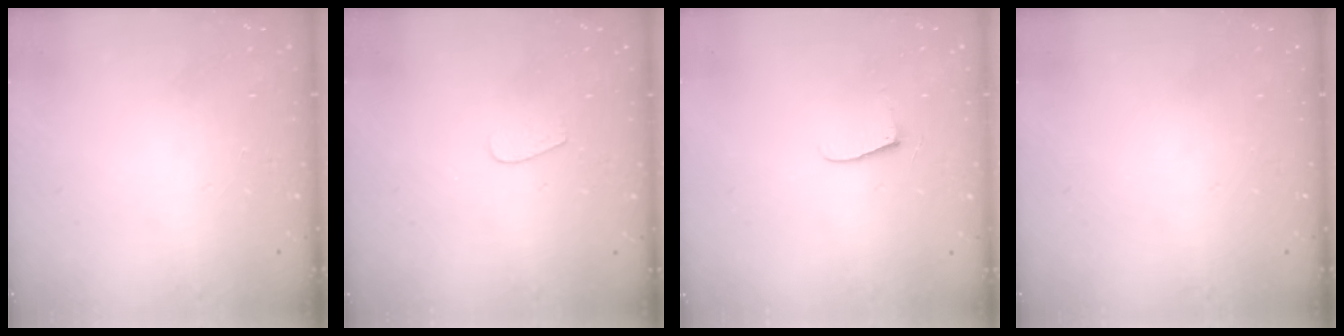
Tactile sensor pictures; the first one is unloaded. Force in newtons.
{"total": 3.7, "press": 3.7, "slide": 0.3}
{"total": 5.2, "press": 5.2, "slide": 0.5}
{"total": 0.0}